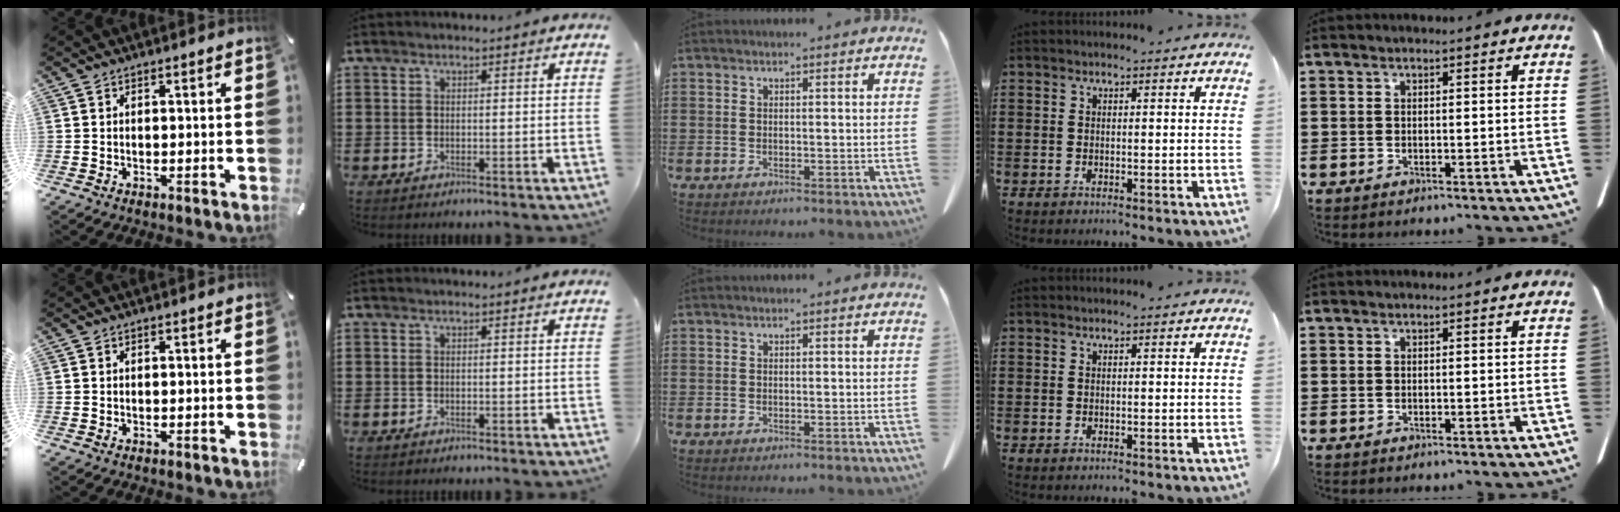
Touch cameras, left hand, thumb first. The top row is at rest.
{}